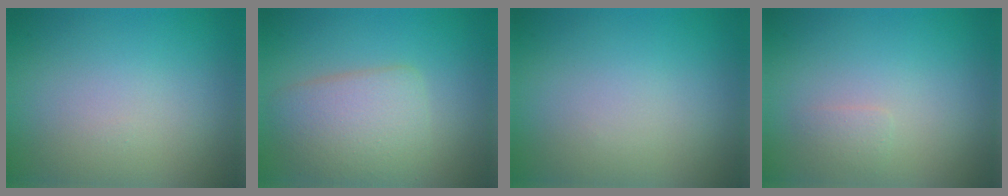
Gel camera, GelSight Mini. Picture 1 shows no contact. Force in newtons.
{"total": 4.8, "press": 4.8, "slide": 0.1}
{"total": 0.0}
{"total": 0.8, "press": 0.8, "slide": 0.1}